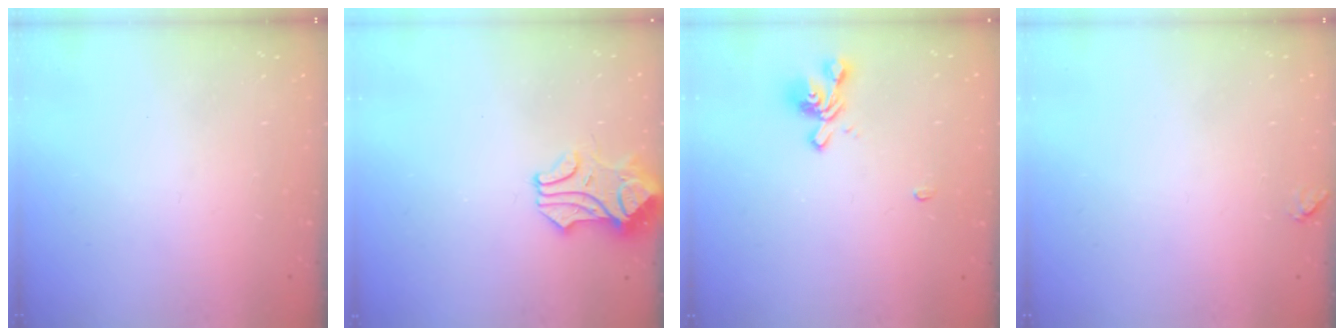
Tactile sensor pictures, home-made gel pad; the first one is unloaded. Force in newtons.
{"total": 0.5, "press": 0.5, "slide": 0.1}
{"total": 1.6, "press": 1.1, "slide": 1.1}
{"total": 1.4, "press": 1.3, "slide": 0.5}